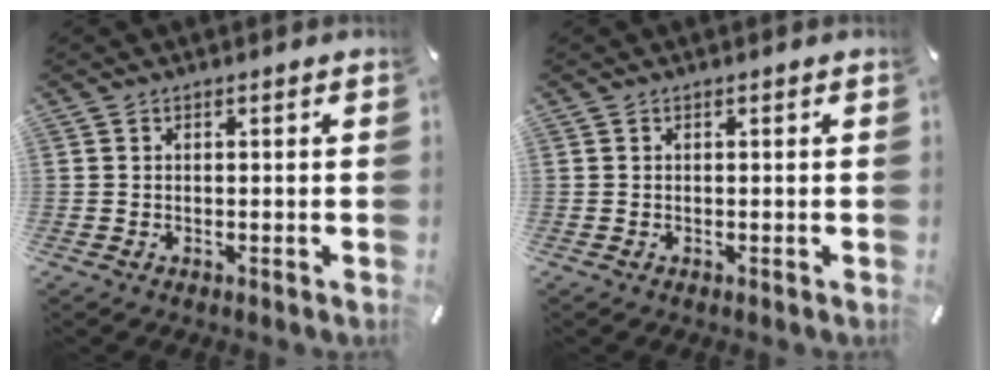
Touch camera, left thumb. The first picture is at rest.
{"total": 0.0}